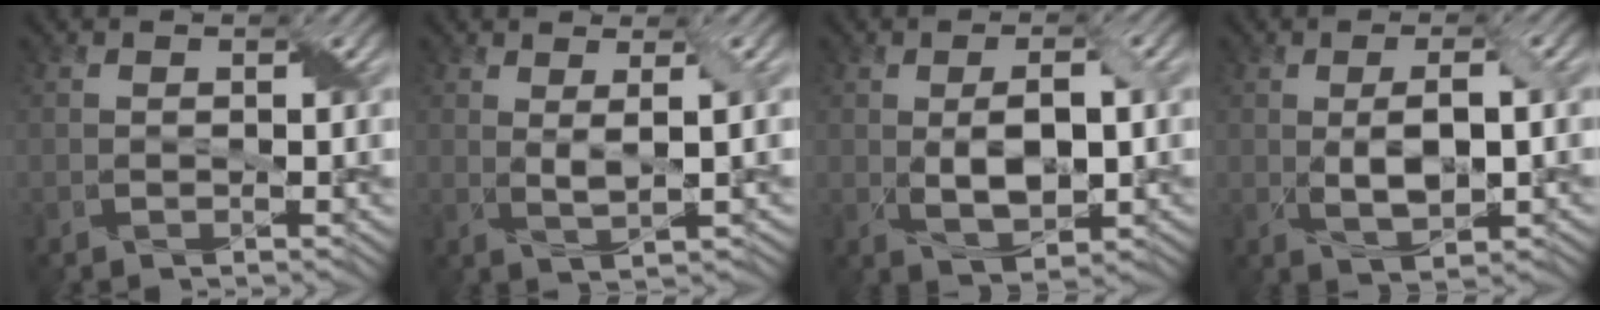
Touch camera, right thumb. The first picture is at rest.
{"total": 2.8, "force": [1.0, 0.3, 2.6], "torque": [-0.060, 0.001, 0.022]}
{"total": 5.8, "force": [0.0, 2.8, 5.1], "torque": [-0.094, -0.004, 0.004]}
{"total": 5.0, "force": [0.0, 2.0, 4.6], "torque": [-0.089, -0.002, 0.003]}